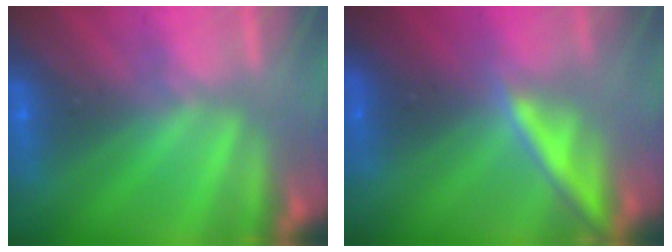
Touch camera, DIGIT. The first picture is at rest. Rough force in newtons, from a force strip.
{"total": 2.2}